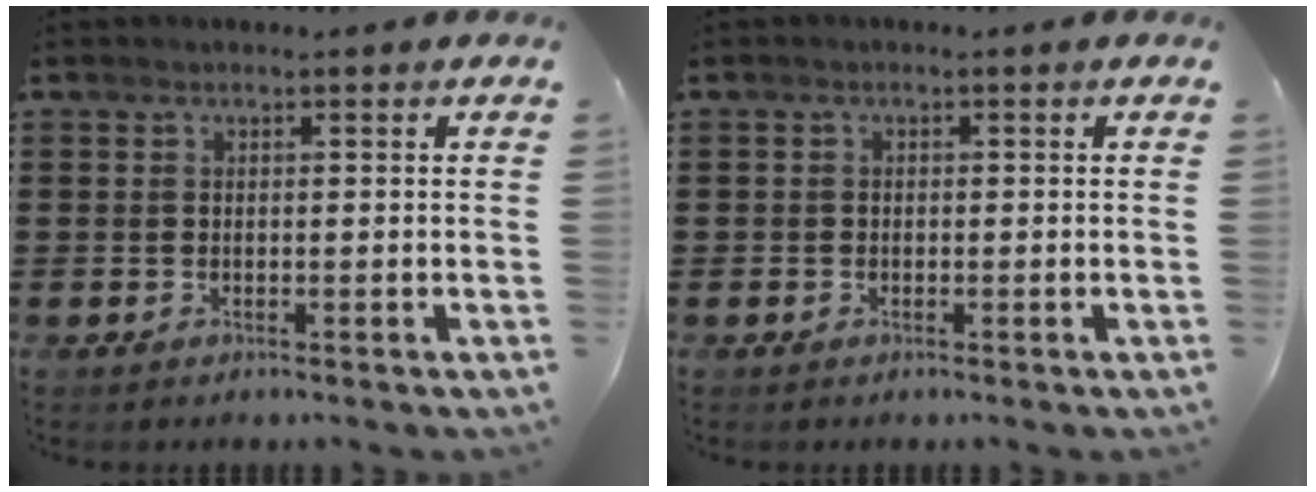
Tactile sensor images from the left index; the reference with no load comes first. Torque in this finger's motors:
{"motor_torque": [-0.79, 1.06, -0.02, -0.01]}